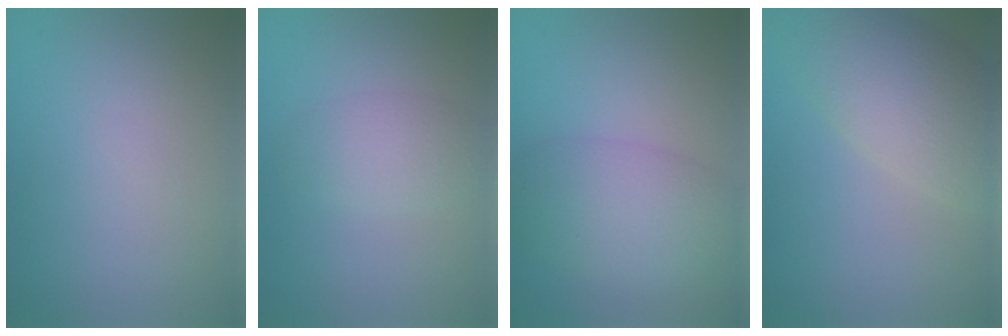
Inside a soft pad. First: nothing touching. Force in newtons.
{"total": 2.7, "press": 2.7, "slide": 0.1}
{"total": 5.8, "press": 5.8, "slide": 0.2}
{"total": 6.5, "press": 6.4, "slide": 0.4}